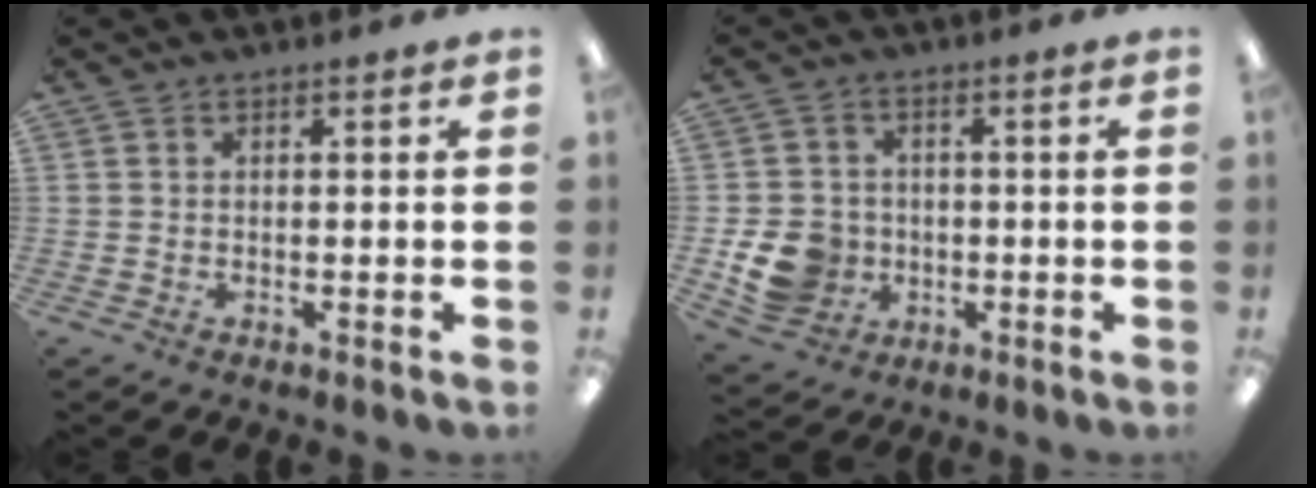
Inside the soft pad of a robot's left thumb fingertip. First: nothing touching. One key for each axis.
{"total": 9.4, "fx": -2.1, "fy": 8.3, "fz": 3.9, "tx": -0.089, "ty": 0.015, "tz": -0.033}